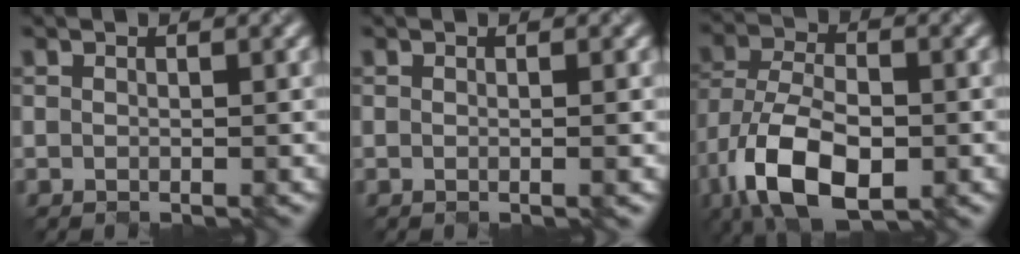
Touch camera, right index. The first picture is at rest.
{"total": 0.9, "force": [0.0, 0.3, 0.8], "torque": [-0.010, 0.000, -0.005]}
{"total": 10.4, "force": [-4.7, 5.3, 7.6], "torque": [-0.159, -0.012, -0.086]}